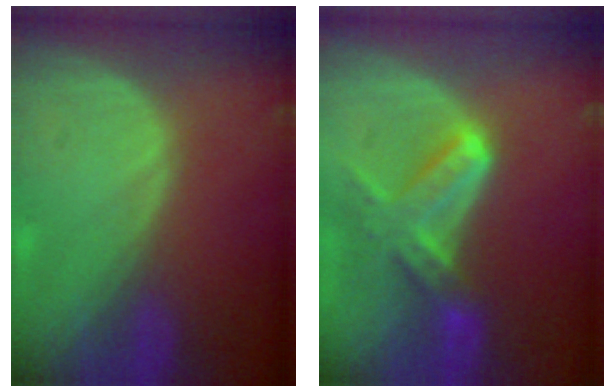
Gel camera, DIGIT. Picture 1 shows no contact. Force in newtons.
{"total": 7.4, "press": 6.7, "slide": 3.2}